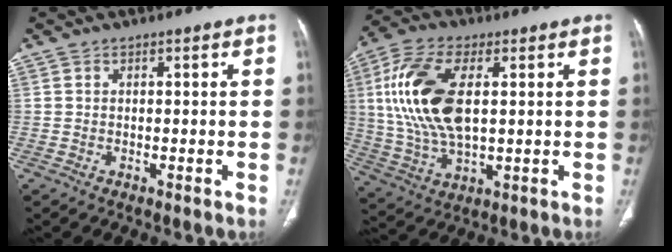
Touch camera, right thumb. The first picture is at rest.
{"total": 17.2, "force": [3.0, 8.6, 14.6], "torque": [-0.306, -0.001, 0.060]}